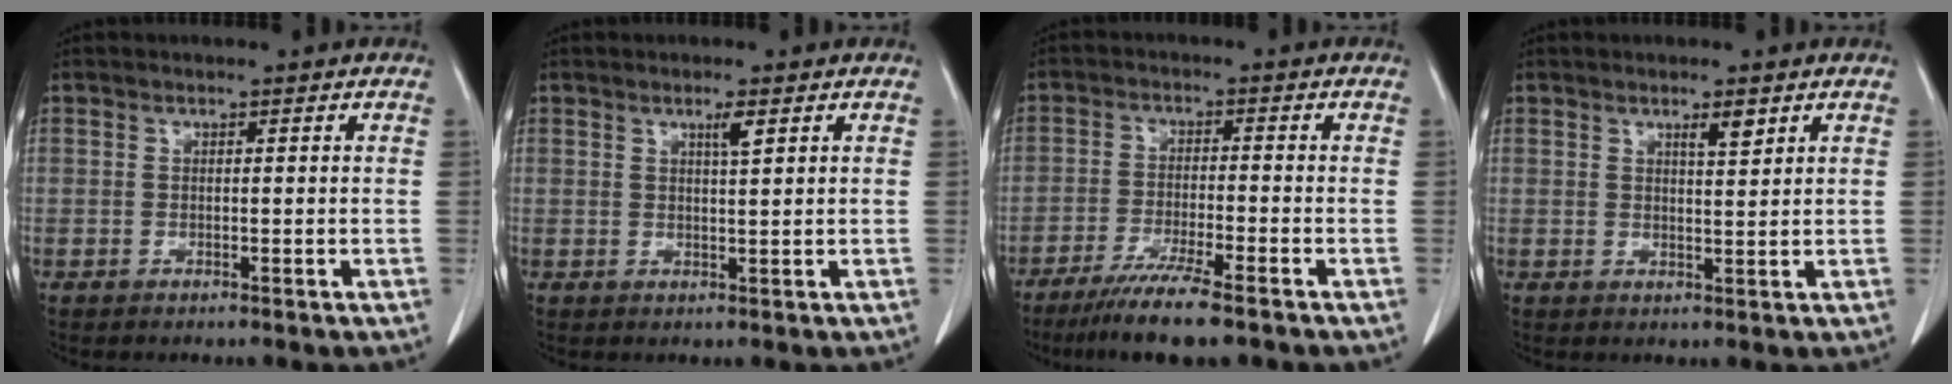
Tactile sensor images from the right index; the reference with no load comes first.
{"total": 2.0, "force": [1.1, 0.0, 1.7], "torque": [-0.031, -0.003, 0.018]}
{"total": 8.7, "force": [-6.5, 0.2, 5.9], "torque": [-0.098, -0.022, -0.107]}
{"total": 2.4, "force": [1.6, 0.3, 1.8], "torque": [-0.033, -0.004, 0.026]}